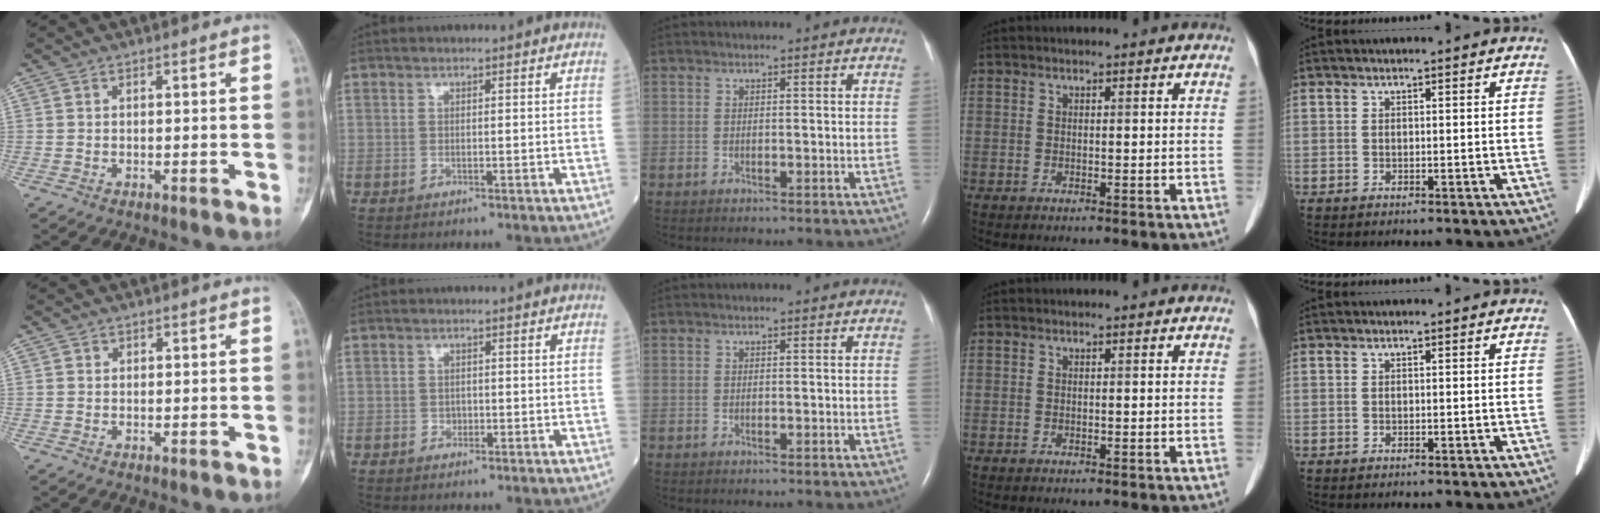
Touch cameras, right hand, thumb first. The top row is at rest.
{"thumb": {"total": 0.8, "force": [0.3, 0.8, 0.1], "torque": [0.008, 0.001, 0.003]}, "index": {"total": 1.0, "force": [-0.5, 0.8, 0.4], "torque": [-0.003, 0.004, -0.009]}}